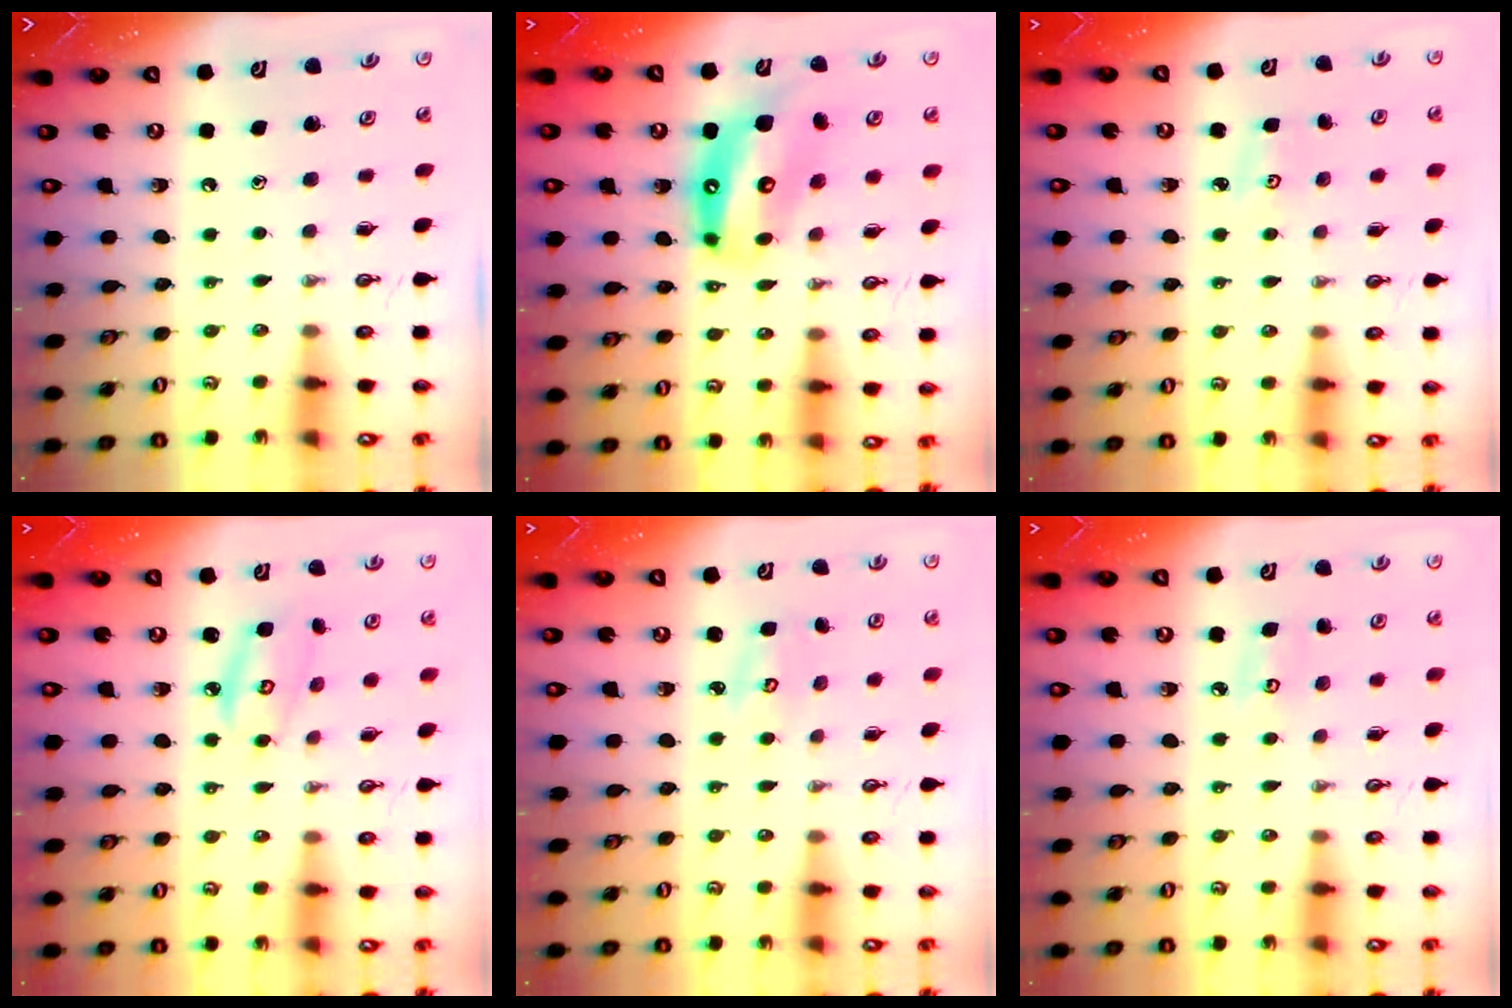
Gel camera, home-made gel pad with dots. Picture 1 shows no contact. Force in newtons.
{"total": 12.6, "press": 12.5, "slide": 1.5}
{"total": 2.5, "press": 2.4, "slide": 0.4}
{"total": 6.0, "press": 6.0, "slide": 0.4}
{"total": 3.4, "press": 3.4, "slide": 0.4}
{"total": 5.6, "press": 5.6, "slide": 0.5}